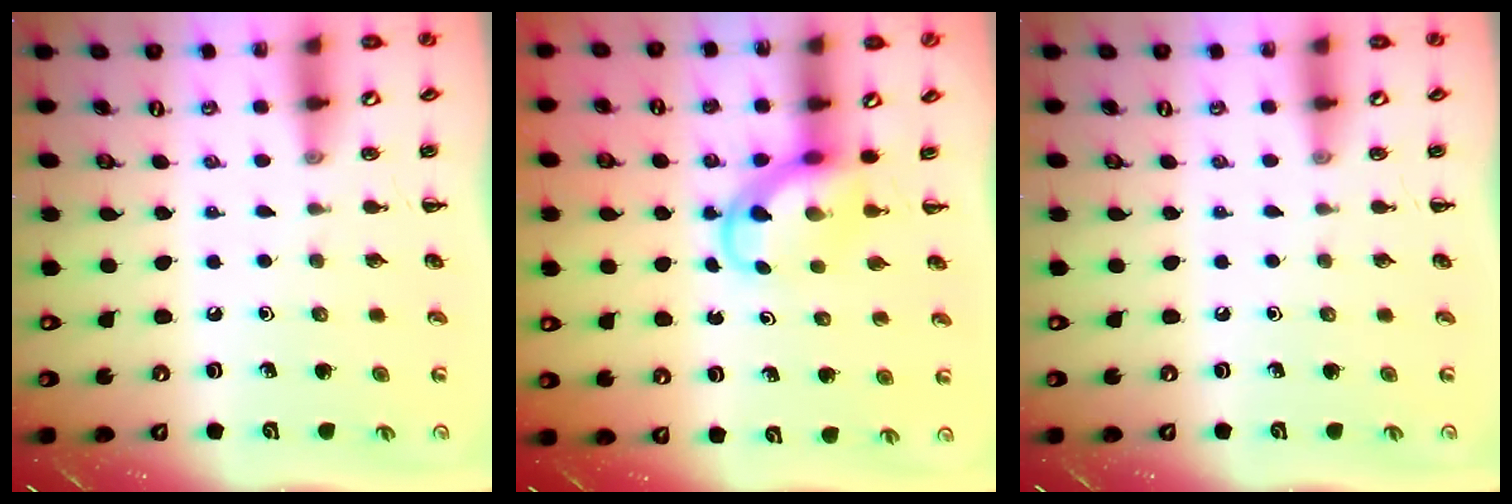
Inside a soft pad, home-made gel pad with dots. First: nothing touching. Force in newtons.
{"total": 5.1, "press": 5.0, "slide": 0.4}
{"total": 0.0}